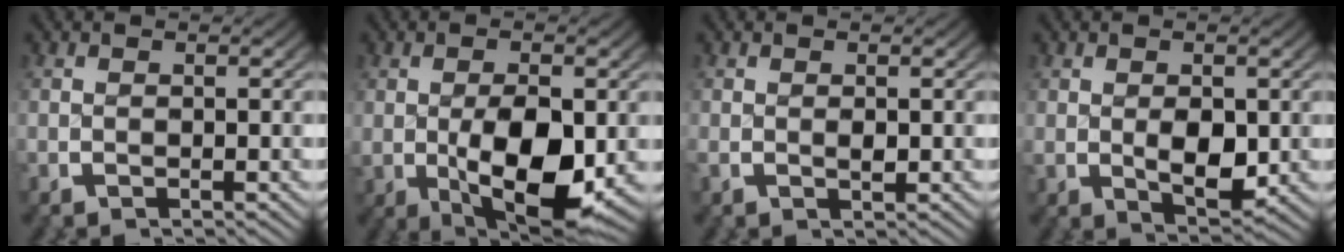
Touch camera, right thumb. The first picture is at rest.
{"total": 9.8, "force": [-1.3, 5.2, 8.2], "torque": [-0.147, -0.039, 0.000]}
{"total": 1.1, "force": [0.1, 0.8, 0.8], "torque": [-0.020, -0.006, 0.006]}
{"total": 4.3, "force": [0.0, 2.5, 3.5], "torque": [-0.063, -0.023, 0.011]}